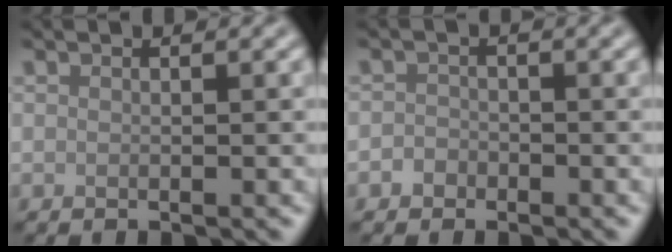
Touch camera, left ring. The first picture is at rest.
{"total": 1.2, "force": [-0.7, 0.9, 0.1], "torque": [0.003, 0.002, -0.015]}